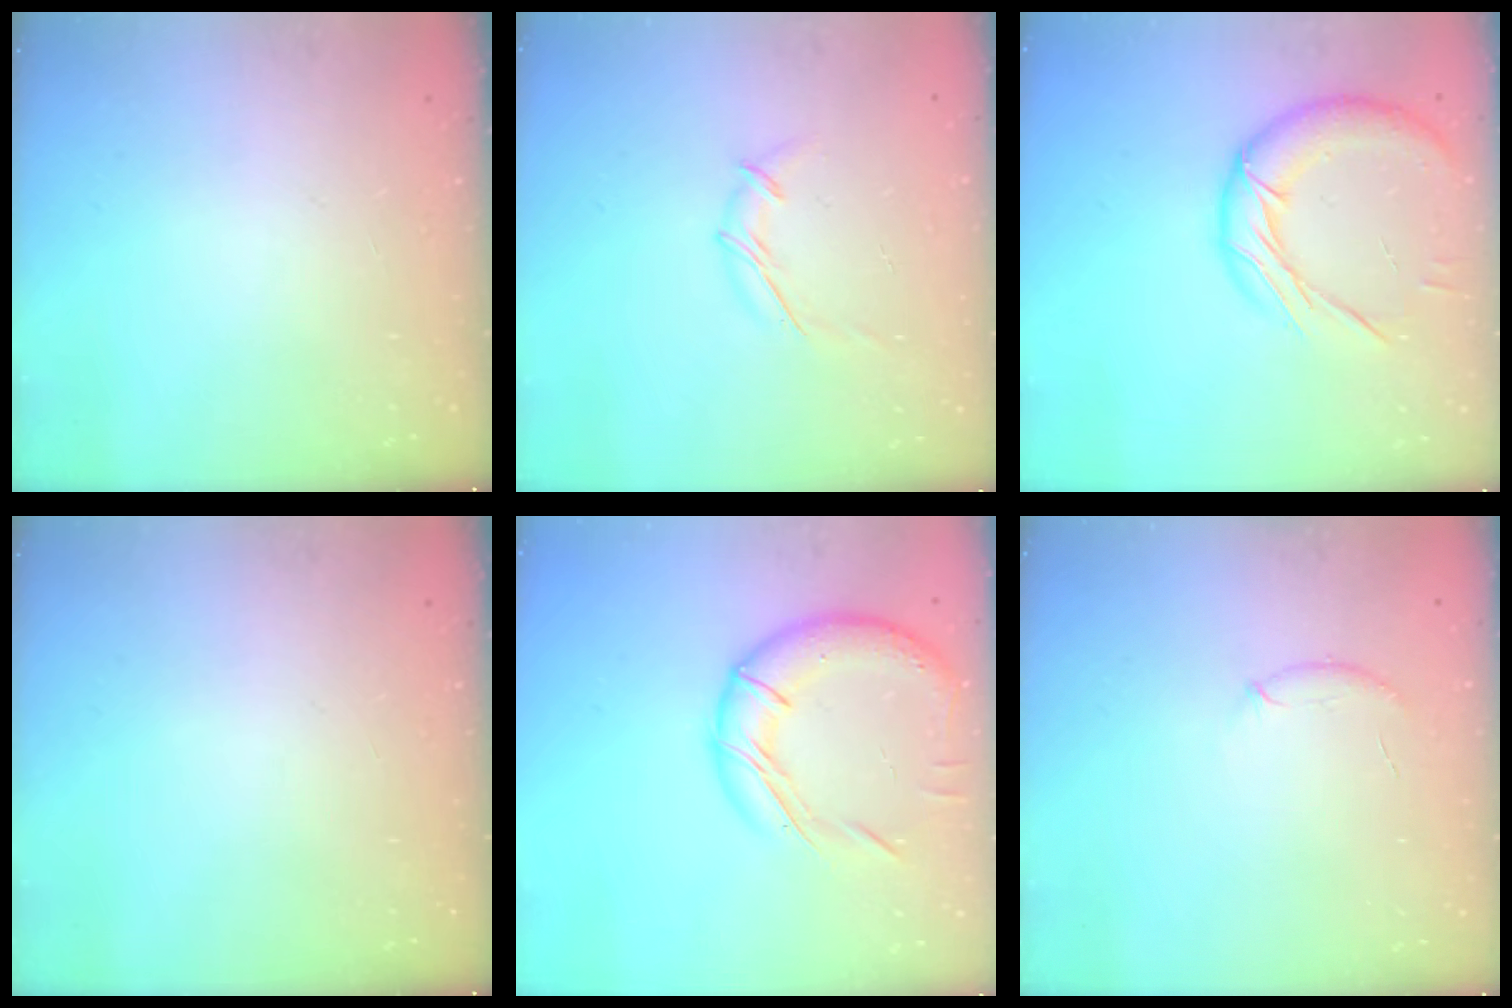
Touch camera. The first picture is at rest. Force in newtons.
{"total": 6.0, "press": 6.0, "slide": 0.7}
{"total": 14.5, "press": 14.4, "slide": 1.5}
{"total": 0.0}
{"total": 16.4, "press": 16.3, "slide": 1.9}
{"total": 6.9, "press": 6.7, "slide": 1.6}